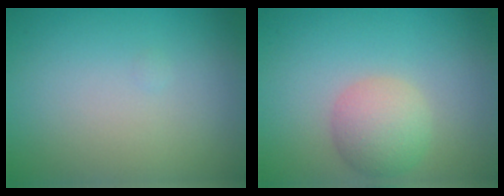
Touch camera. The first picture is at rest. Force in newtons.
{"total": 3.4, "press": 3.4, "slide": 0.2}